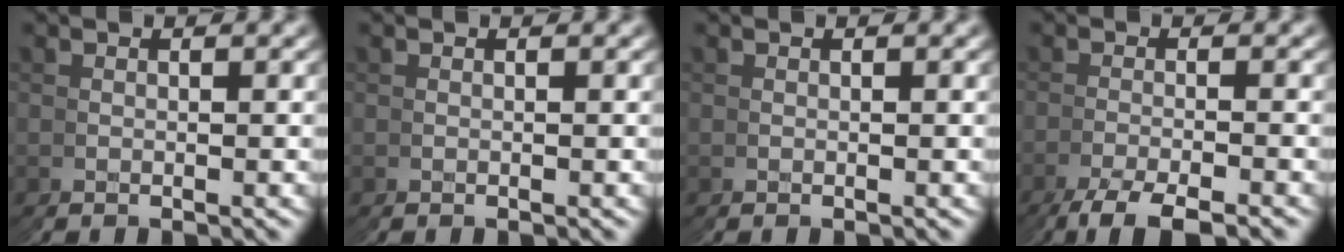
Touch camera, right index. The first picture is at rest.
{"total": 0.0}
{"total": 0.0}
{"total": 3.5, "force": [-3.0, -1.3, 1.1], "torque": [-0.018, 0.011, -0.056]}